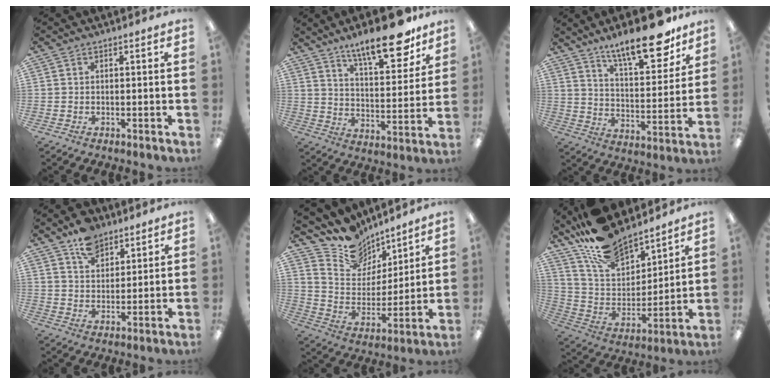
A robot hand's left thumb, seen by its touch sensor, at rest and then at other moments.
{"total": 17.5, "force": [13.0, 5.5, 10.3], "torque": [-0.152, -0.077, 0.214]}
{"total": 18.5, "force": [13.7, 5.9, 10.9], "torque": [-0.165, -0.085, 0.226]}
{"total": 8.3, "force": [6.1, 4.9, 2.7], "torque": [-0.044, -0.025, 0.110]}
{"total": 12.4, "force": [10.3, 6.7, 1.3], "torque": [-0.048, -0.094, 0.196]}
{"total": 15.9, "force": [14.2, 5.4, 4.8], "torque": [-0.124, -0.100, 0.262]}